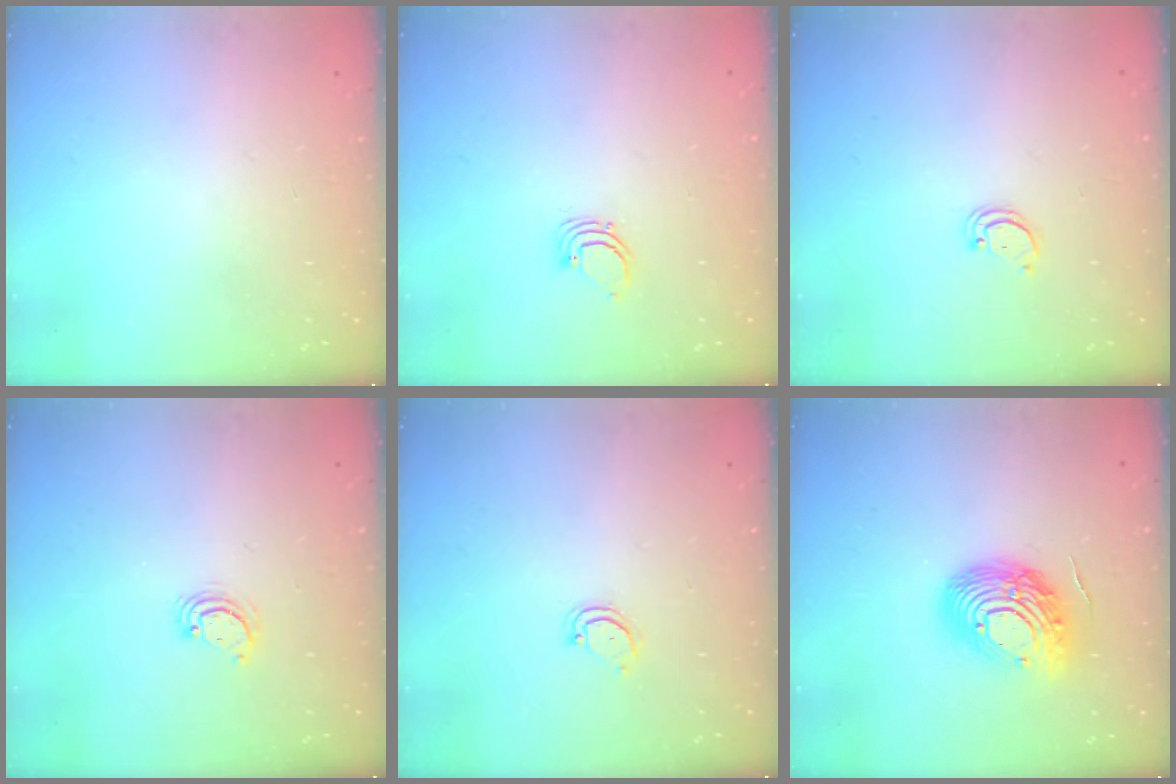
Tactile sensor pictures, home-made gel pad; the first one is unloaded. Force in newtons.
{"total": 2.3, "press": 2.3, "slide": 0.1}
{"total": 1.6, "press": 1.6, "slide": 0.1}
{"total": 3.2, "press": 3.2, "slide": 0.3}
{"total": 3.2, "press": 3.2, "slide": 0.2}
{"total": 16.5, "press": 16.4, "slide": 1.4}